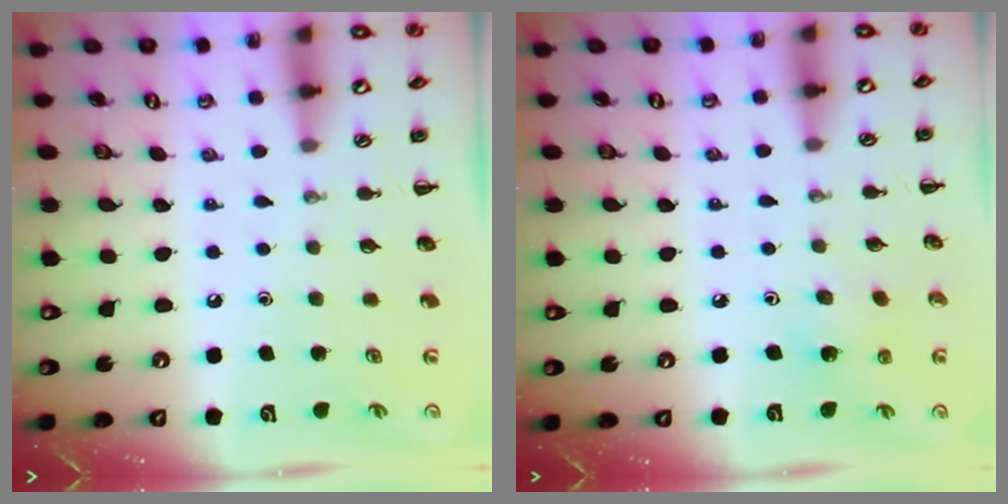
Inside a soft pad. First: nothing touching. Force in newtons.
{"total": 2.0, "press": 1.9, "slide": 0.8}